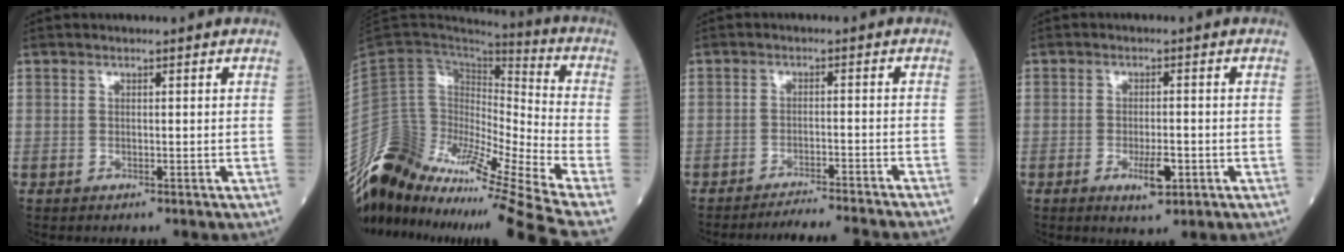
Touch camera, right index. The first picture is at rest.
{"total": 22.1, "force": [-19.2, 0.2, 11.0], "torque": [-0.223, 0.013, -0.346]}
{"total": 9.9, "force": [-9.2, -1.5, 3.1], "torque": [-0.019, -0.020, -0.130]}
{"total": 4.2, "force": [-1.6, 1.1, 3.7], "torque": [-0.063, -0.002, -0.021]}